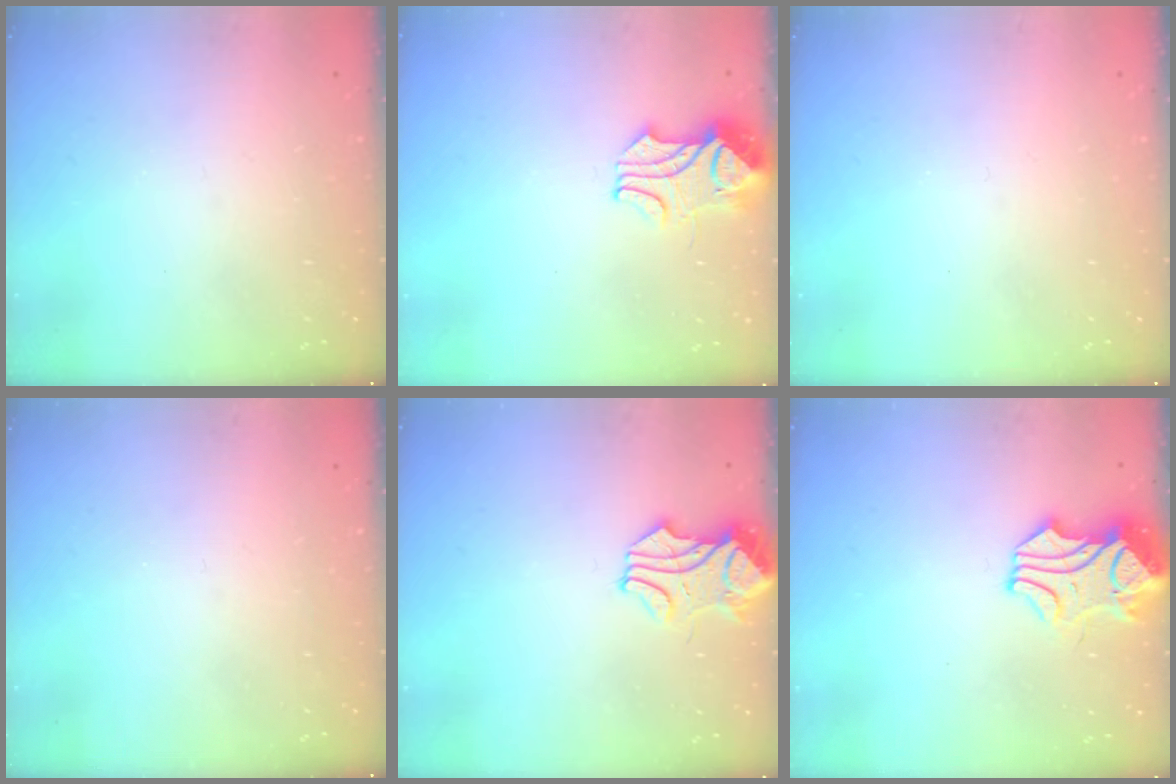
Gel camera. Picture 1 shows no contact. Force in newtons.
{"total": 2.4, "press": 2.2, "slide": 0.9}
{"total": 0.0}
{"total": 0.0}
{"total": 1.6, "press": 1.4, "slide": 0.8}
{"total": 2.3, "press": 1.7, "slide": 1.4}